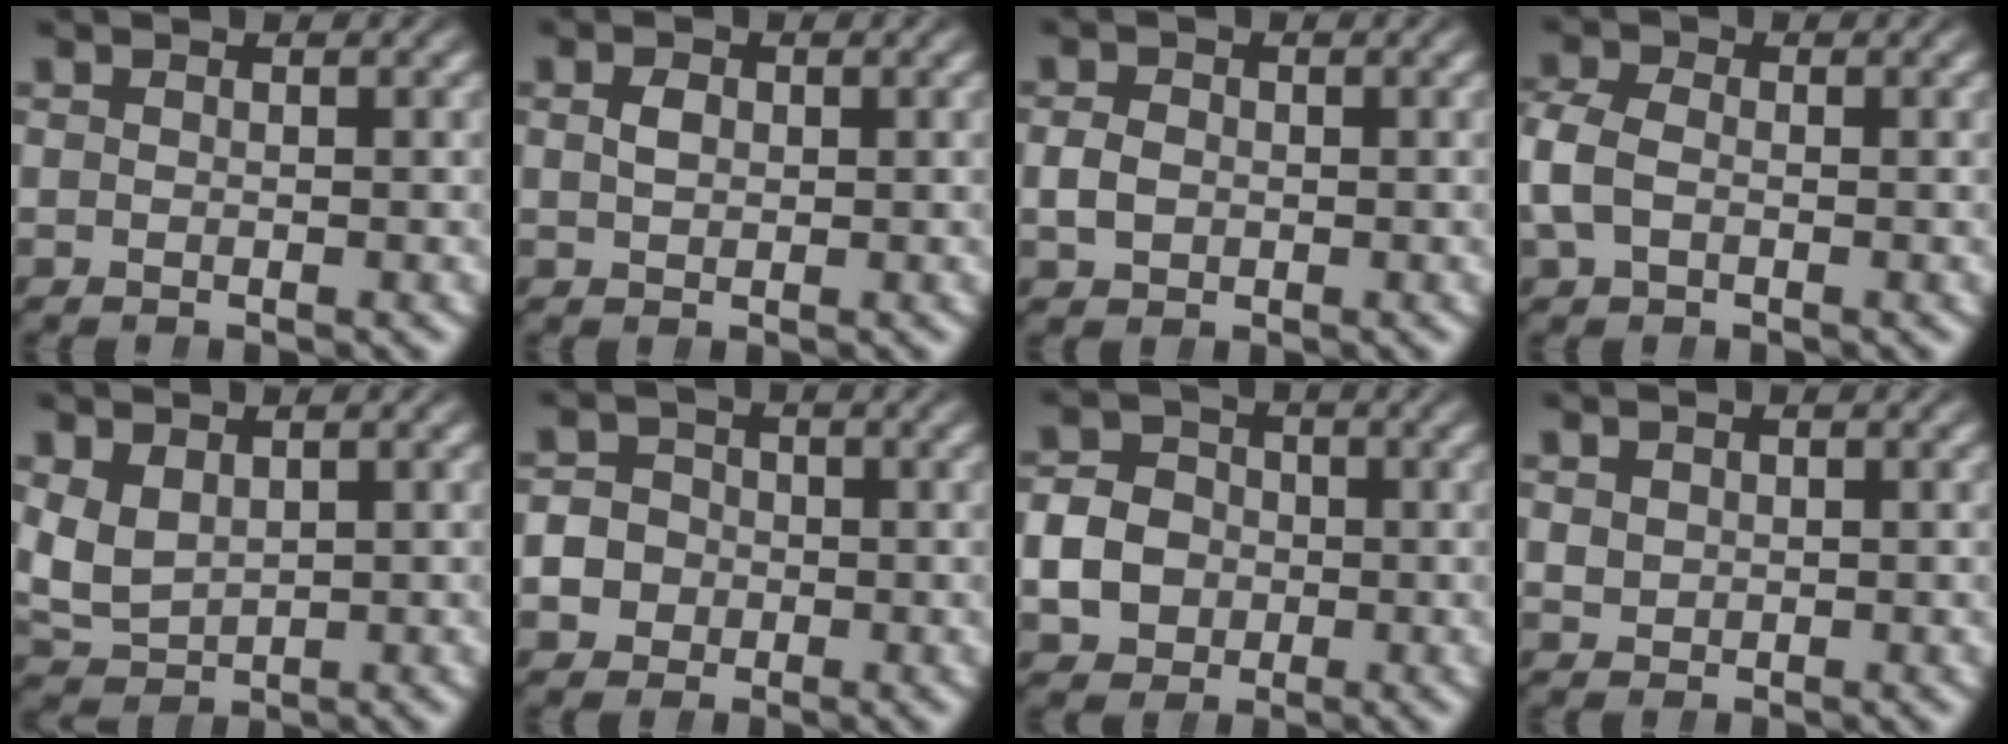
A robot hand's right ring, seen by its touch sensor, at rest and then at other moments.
{"total": 1.0, "force": [0.1, 0.7, 0.7], "torque": [-0.010, -0.005, 0.009]}
{"total": 1.8, "force": [-0.4, 1.6, 0.7], "torque": [-0.023, -0.006, -0.002]}
{"total": 3.0, "force": [-0.4, 2.5, 1.6], "torque": [-0.054, -0.007, -0.003]}
{"total": 4.8, "force": [-0.1, 4.3, 2.1], "torque": [-0.083, -0.027, 0.016]}
{"total": 5.6, "force": [-1.0, 5.3, 1.6], "torque": [-0.040, -0.016, -0.019]}
{"total": 5.7, "force": [-1.1, 5.1, 2.3], "torque": [-0.042, -0.014, -0.014]}
{"total": 1.3, "force": [0.5, 1.2, 0.2], "torque": [-0.012, -0.010, 0.022]}